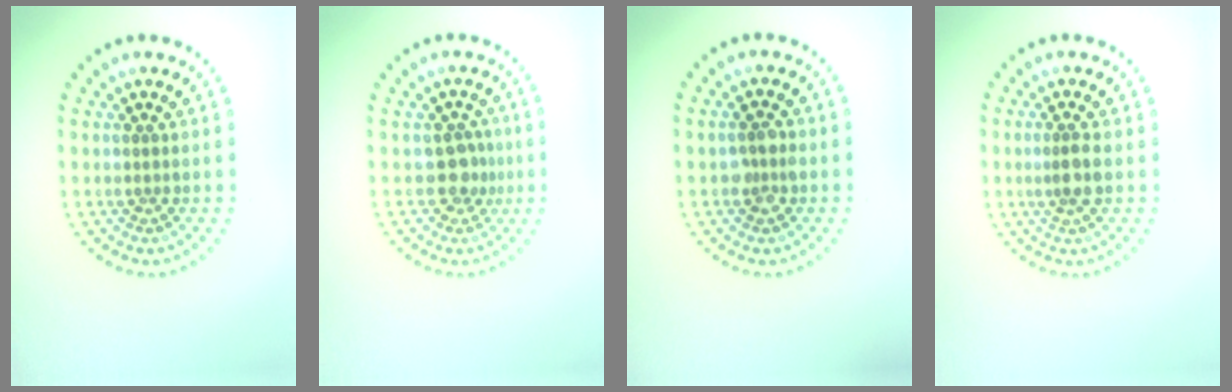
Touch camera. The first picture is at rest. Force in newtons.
{"total": 2.2, "press": 1.8, "slide": 1.4}
{"total": 1.7, "press": 1.7, "slide": 0.2}
{"total": 2.0, "press": 1.7, "slide": 1.1}